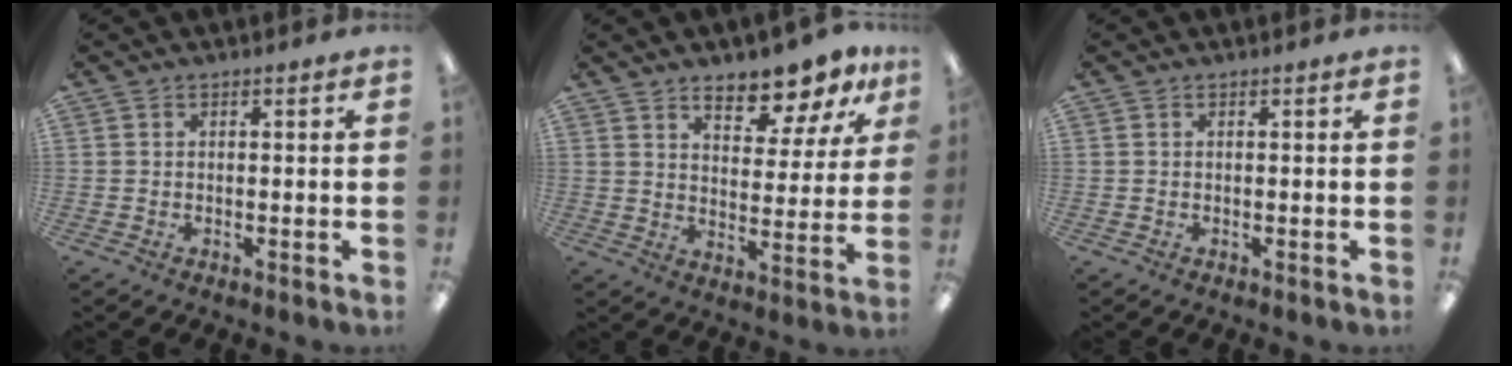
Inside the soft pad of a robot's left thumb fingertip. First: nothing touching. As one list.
[{"total": 7.2, "force": [6.2, 2.8, 2.3], "torque": [-0.025, -0.050, 0.106]}, {"total": 0.0}]